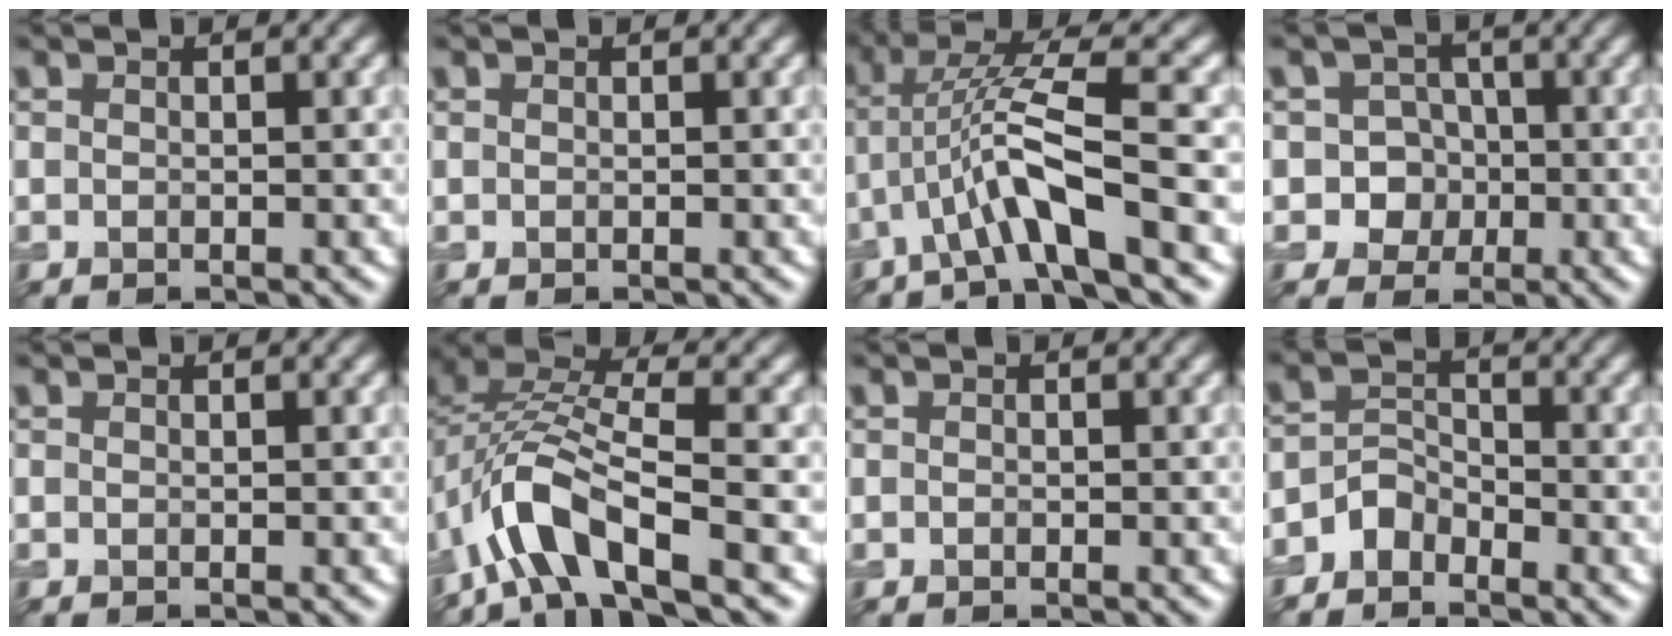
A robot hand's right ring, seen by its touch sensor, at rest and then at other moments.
{"total": 0.0}
{"total": 5.9, "force": [-1.9, 0.8, 5.5], "torque": [-0.108, 0.019, -0.039]}
{"total": 4.7, "force": [-0.8, 4.5, 0.8], "torque": [0.009, 0.021, -0.032]}
{"total": 0.0}
{"total": 8.0, "force": [-3.8, 3.0, 6.3], "torque": [-0.124, 0.014, -0.080]}
{"total": 0.0}
{"total": 2.4, "force": [-2.0, 1.2, 0.4], "torque": [-0.009, 0.011, -0.048]}